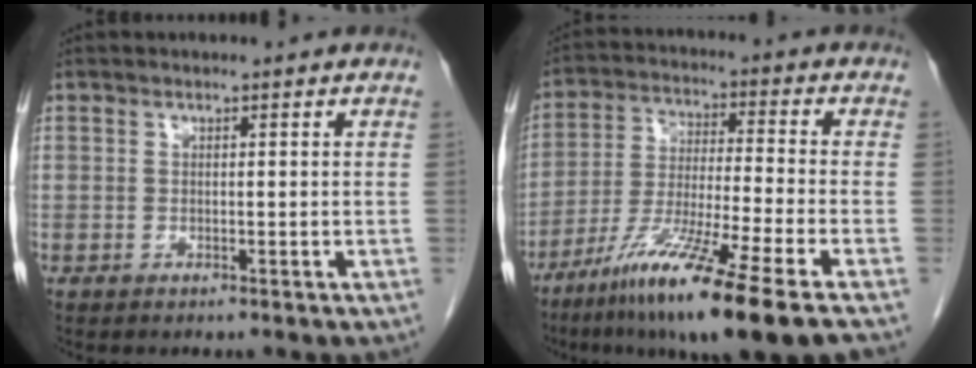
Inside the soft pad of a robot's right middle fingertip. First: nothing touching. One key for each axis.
{"total": 15.9, "fx": -10.0, "fy": -0.9, "fz": 12.3, "tx": -0.231, "ty": -0.055, "tz": -0.180}